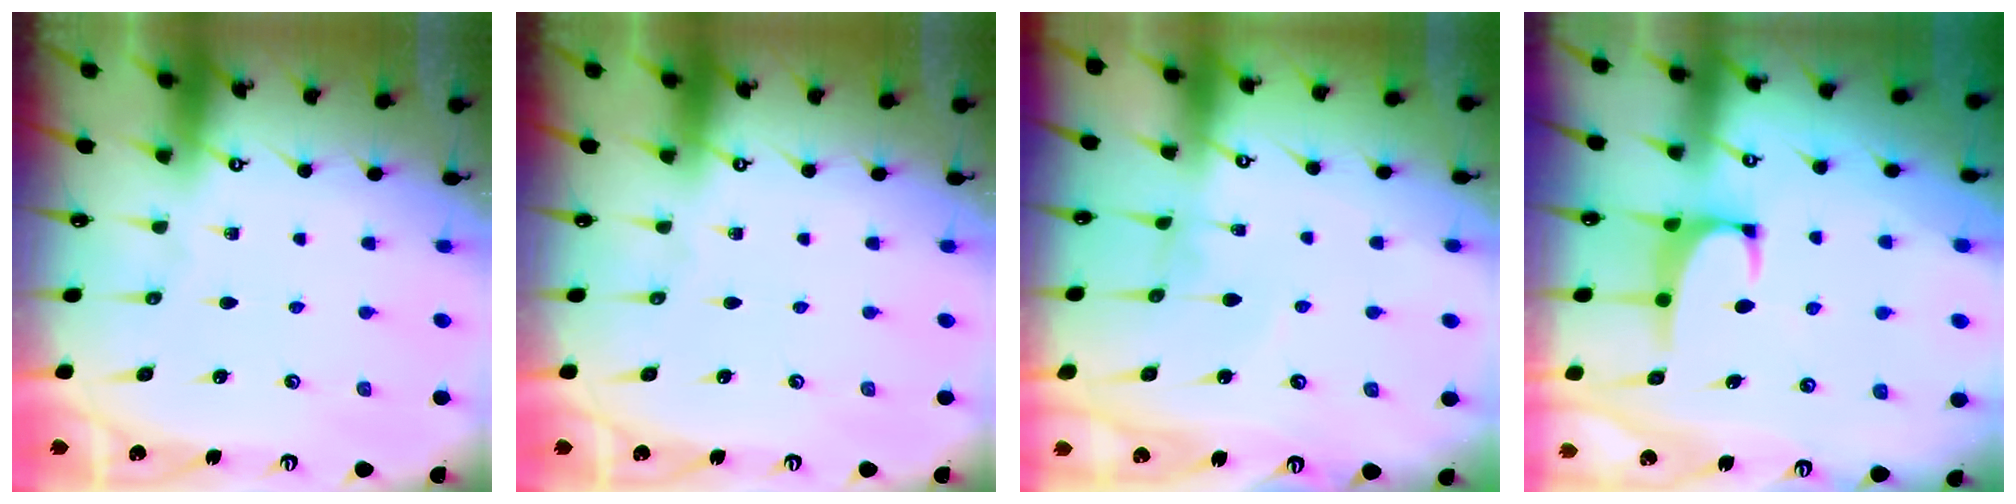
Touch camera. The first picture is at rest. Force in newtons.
{"total": 0.0}
{"total": 2.1, "press": 2.1, "slide": 0.0}
{"total": 0.7, "press": 0.4, "slide": 0.6}